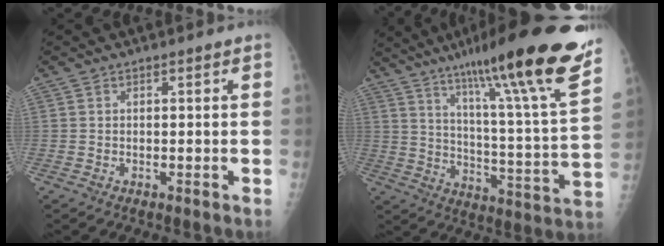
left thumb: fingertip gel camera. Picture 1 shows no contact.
{"total": 27.3, "force": [18.7, 1.9, 19.8], "torque": [-0.289, -0.076, 0.279]}